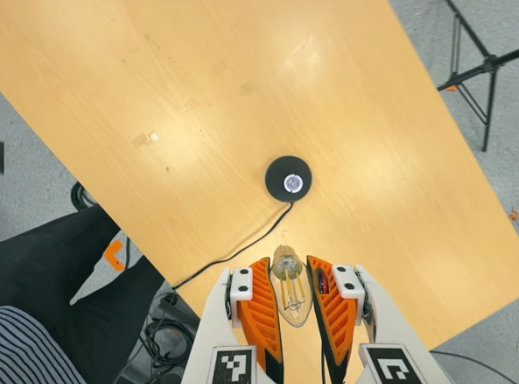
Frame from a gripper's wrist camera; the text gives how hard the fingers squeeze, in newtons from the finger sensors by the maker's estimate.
{"total": 21.4, "left": 23.9, "right": 18.9}